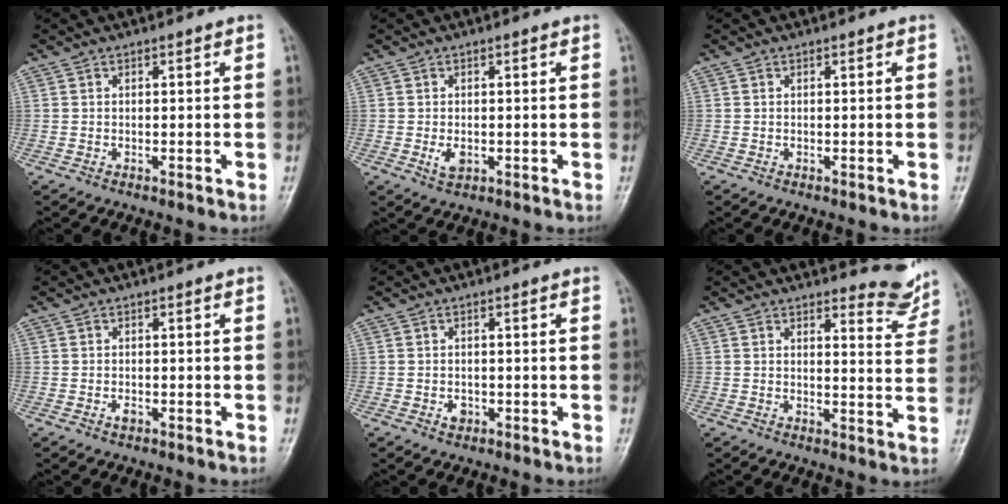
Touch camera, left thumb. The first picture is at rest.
{"total": 2.6, "force": [-0.5, 1.6, 2.0], "torque": [-0.031, -0.005, -0.003]}
{"total": 0.0}
{"total": 1.1, "force": [-0.7, 0.6, 0.6], "torque": [-0.008, 0.001, -0.009]}
{"total": 1.5, "force": [-0.8, 1.2, 0.6], "torque": [-0.002, 0.002, -0.008]}
{"total": 5.9, "force": [5.7, 1.6, 0.9], "torque": [0.011, -0.057, 0.061]}